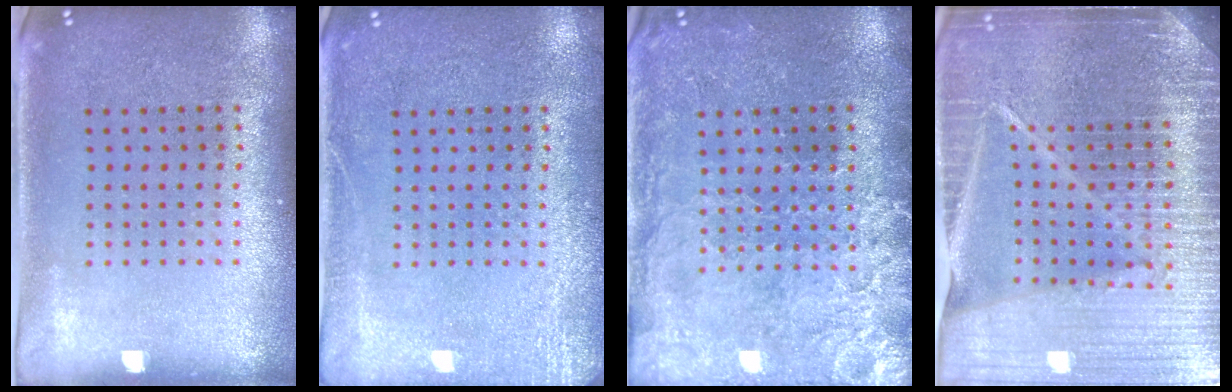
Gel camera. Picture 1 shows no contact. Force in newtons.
{"total": 2.8, "press": 2.7, "slide": 0.4}
{"total": 3.3, "press": 3.1, "slide": 1.1}
{"total": 6.4, "press": 5.6, "slide": 3.2}